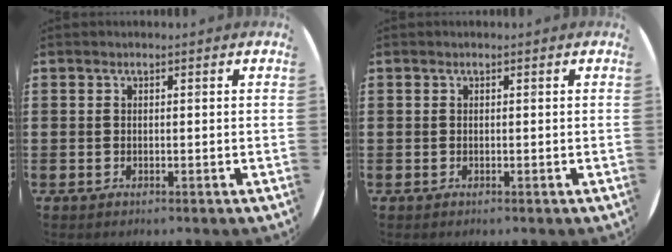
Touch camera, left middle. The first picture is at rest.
{"total": 0.0}